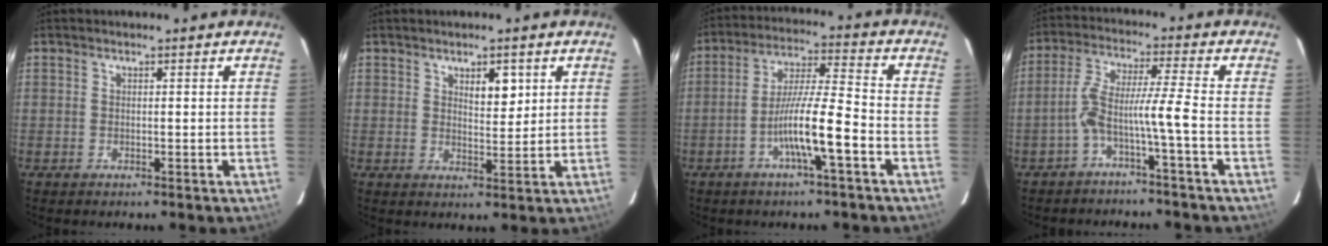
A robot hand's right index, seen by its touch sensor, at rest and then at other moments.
{"total": 3.7, "force": [1.8, 1.5, 2.9], "torque": [-0.045, -0.001, 0.031]}
{"total": 9.7, "force": [-3.8, 0.1, 8.9], "torque": [-0.169, 0.010, -0.071]}
{"total": 6.4, "force": [-2.8, -1.2, 5.7], "torque": [-0.113, 0.027, -0.052]}